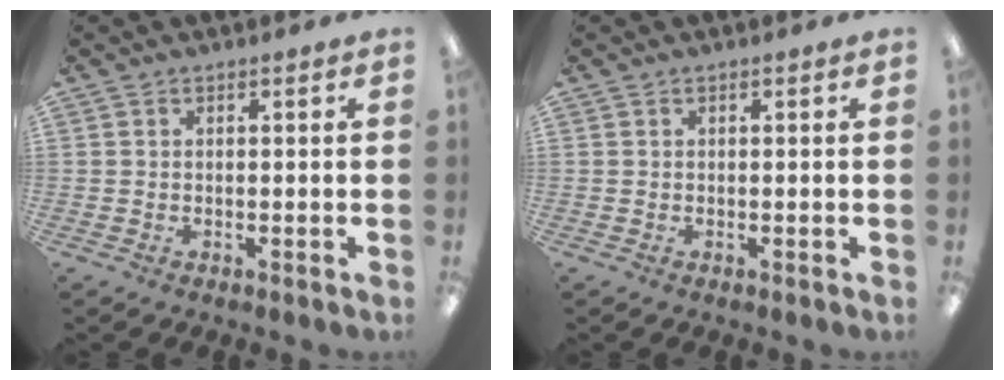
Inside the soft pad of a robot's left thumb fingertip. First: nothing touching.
{"total": 0.0}